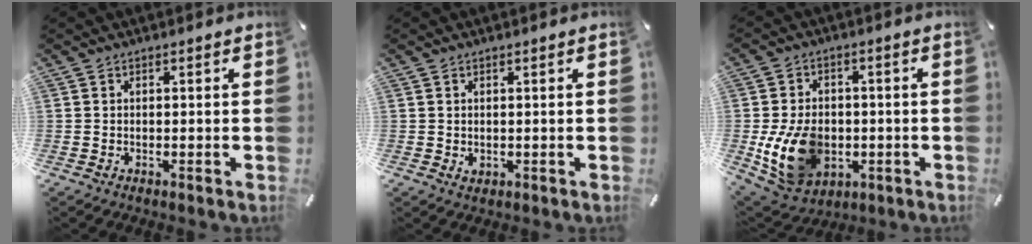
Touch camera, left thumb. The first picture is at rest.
{"total": 0.7, "force": [0.3, 0.6, 0.3], "torque": [-0.007, 0.004, 0.005]}
{"total": 14.4, "force": [-2.9, 10.9, 9.0], "torque": [-0.180, 0.005, -0.049]}